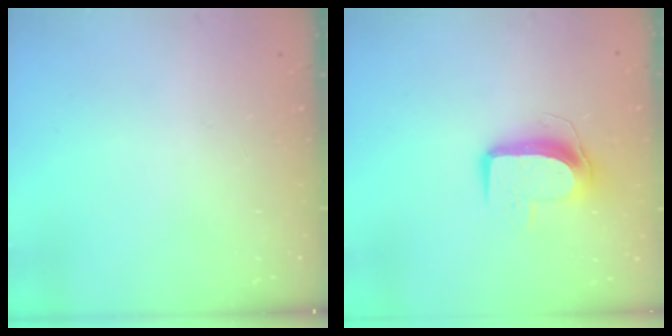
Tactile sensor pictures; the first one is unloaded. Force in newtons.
{"total": 9.2, "press": 9.1, "slide": 0.5}